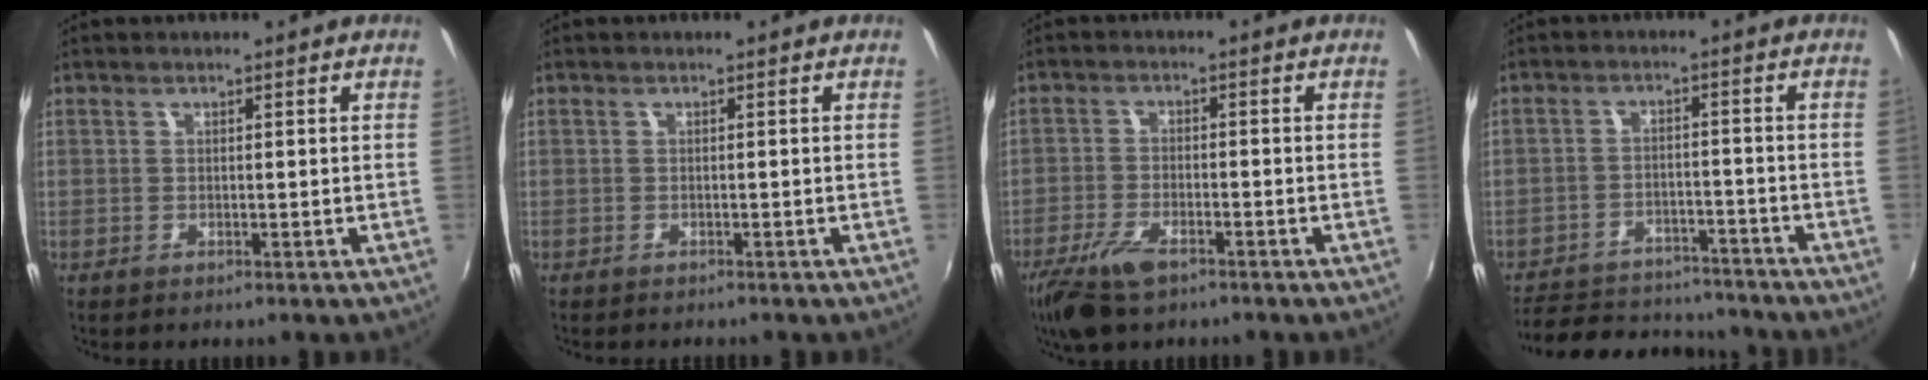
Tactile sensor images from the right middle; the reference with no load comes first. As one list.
[{"total": 0.5, "force": [-0.5, 0.2, 0.0], "torque": [-0.001, -0.002, -0.009]}, {"total": 8.5, "force": [-5.7, 3.4, 5.3], "torque": [-0.132, -0.021, -0.110]}, {"total": 16.7, "force": [-14.2, 6.7, 5.7], "torque": [-0.140, 0.014, -0.191]}]